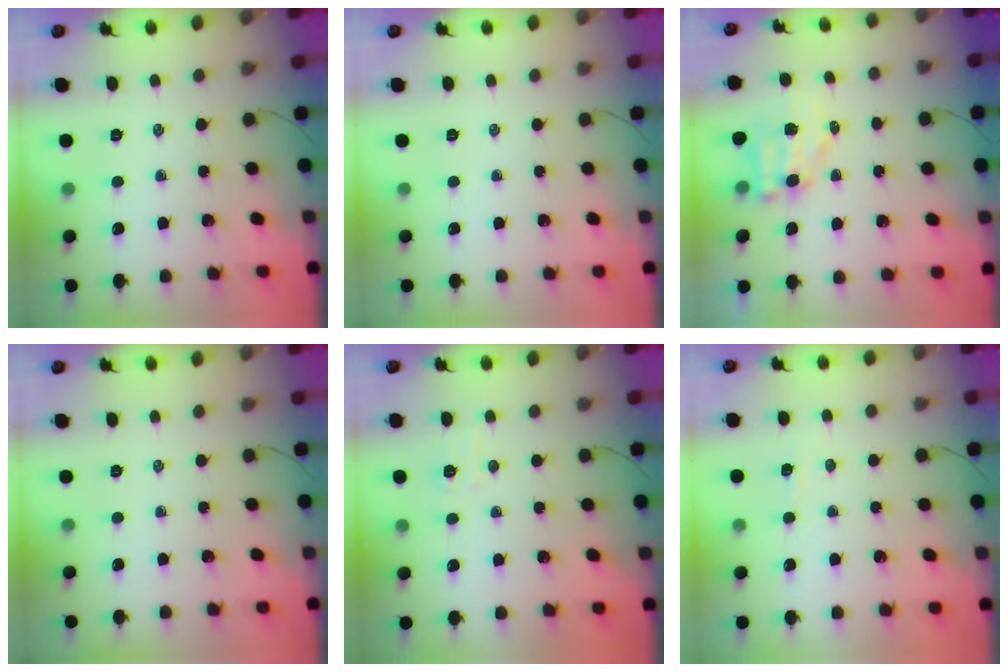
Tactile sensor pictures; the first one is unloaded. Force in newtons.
{"total": 0.0}
{"total": 5.8, "press": 5.8, "slide": 0.7}
{"total": 0.0}
{"total": 4.8, "press": 4.7, "slide": 0.7}
{"total": 3.1, "press": 3.0, "slide": 0.8}